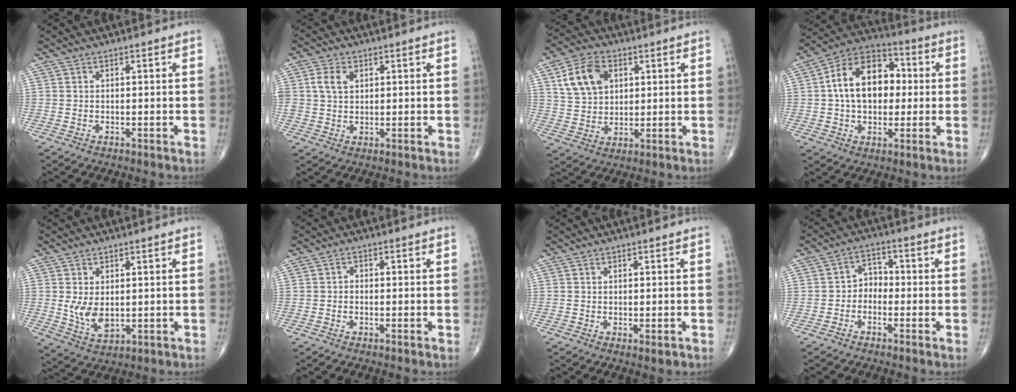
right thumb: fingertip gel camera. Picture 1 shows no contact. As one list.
[{"total": 4.3, "force": [1.2, 3.1, 2.8], "torque": [-0.050, 0.001, 0.023]}, {"total": 10.5, "force": [3.8, 7.5, 6.4], "torque": [-0.099, -0.002, 0.072]}, {"total": 16.0, "force": [1.5, 10.8, 11.7], "torque": [-0.162, 0.027, 0.015]}, {"total": 6.1, "force": [0.4, 3.7, 4.9], "torque": [-0.083, -0.016, 0.022]}, {"total": 1.0, "force": [-0.5, 0.8, 0.4], "torque": [0.002, 0.004, -0.014]}, {"total": 1.4, "force": [-0.4, 0.5, 1.2], "torque": [-0.018, -0.005, -0.002]}, {"total": 3.9, "force": [-1.4, 3.0, 1.9], "torque": [-0.007, 0.023, -0.040]}]